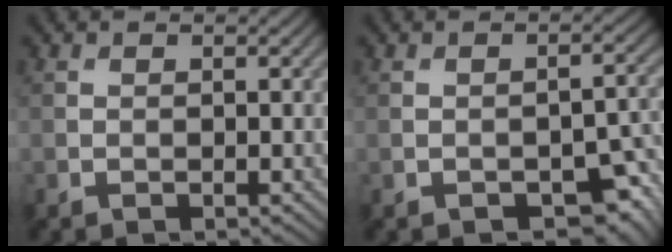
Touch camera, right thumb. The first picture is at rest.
{"total": 4.6, "force": [-2.5, 2.1, 3.3], "torque": [-0.042, -0.006, -0.029]}